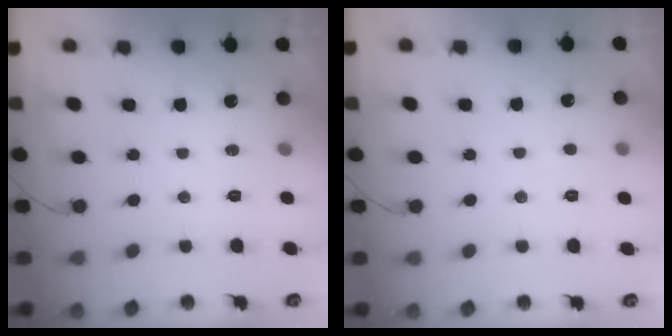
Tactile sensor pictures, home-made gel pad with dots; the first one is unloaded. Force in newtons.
{"total": 1.8, "press": 1.7, "slide": 0.1}